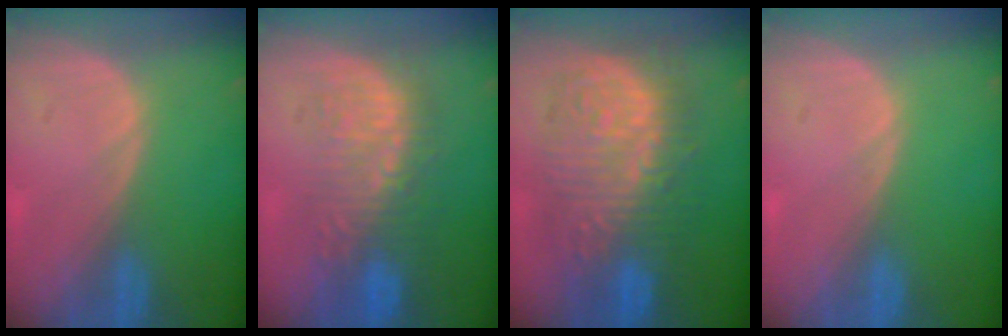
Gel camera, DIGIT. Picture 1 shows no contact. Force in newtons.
{"total": 9.3, "press": 8.7, "slide": 3.4}
{"total": 13.0, "press": 13.0, "slide": 1.3}
{"total": 0.0}